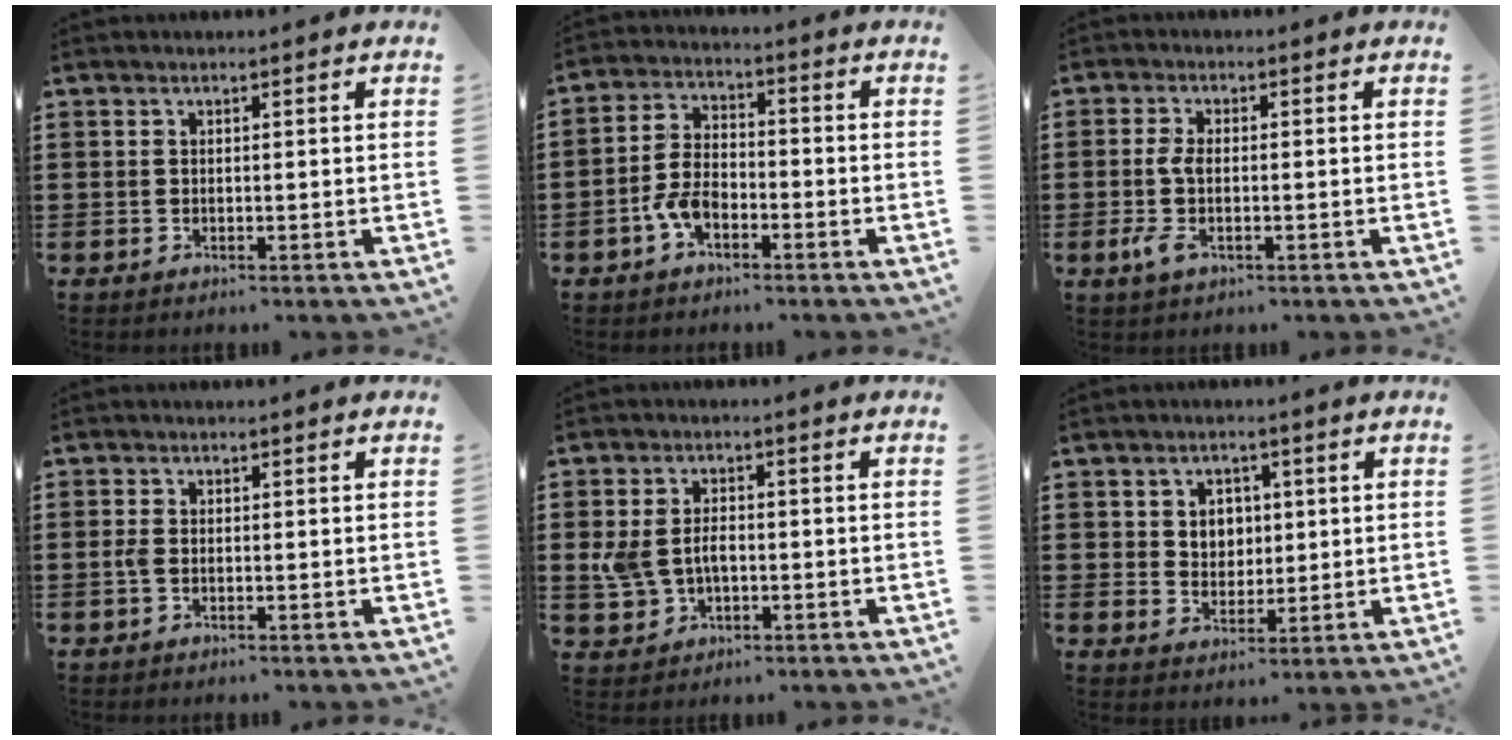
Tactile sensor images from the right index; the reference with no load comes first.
{"total": 5.7, "force": [-2.6, 3.2, 3.9], "torque": [-0.101, 0.003, -0.057]}
{"total": 3.8, "force": [-0.8, 1.4, 3.5], "torque": [-0.093, -0.009, -0.022]}
{"total": 1.4, "force": [-0.3, 0.7, 1.2], "torque": [-0.031, -0.002, -0.009]}
{"total": 4.3, "force": [-0.4, 3.1, 3.0], "torque": [-0.075, 0.004, -0.011]}
{"total": 3.7, "force": [1.1, 3.3, 1.3], "torque": [-0.030, 0.008, 0.015]}